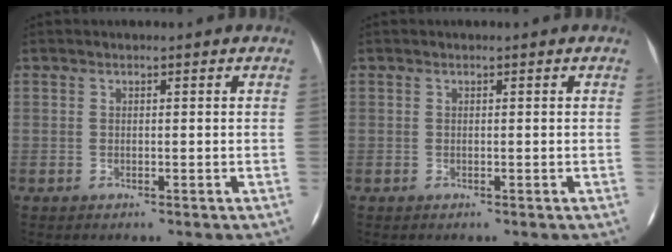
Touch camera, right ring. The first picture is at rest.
{"total": 0.0}